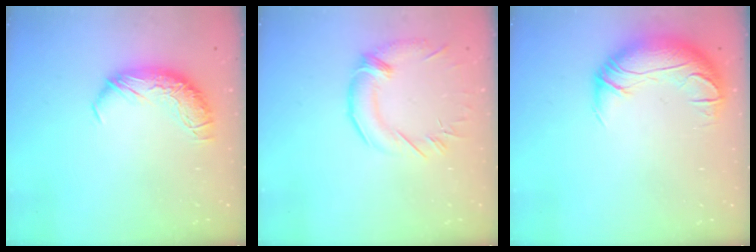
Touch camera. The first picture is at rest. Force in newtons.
{"total": 2.4, "press": 1.4, "slide": 1.9}
{"total": 2.9, "press": 0.9, "slide": 2.8}